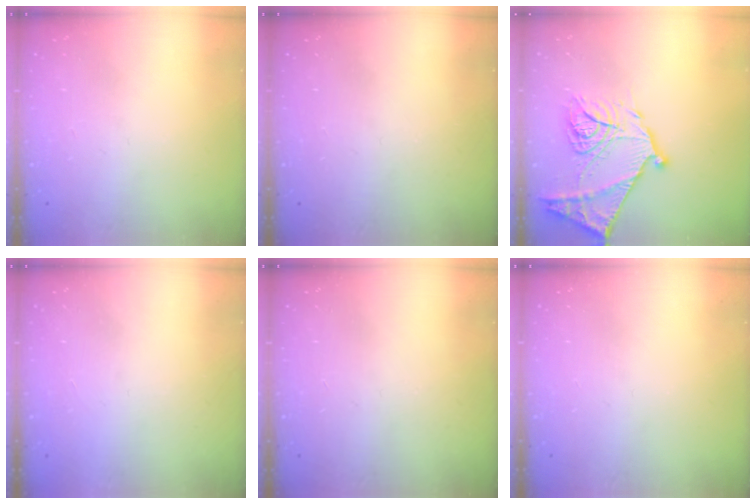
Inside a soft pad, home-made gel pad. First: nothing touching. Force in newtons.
{"total": 0.0}
{"total": 20.5, "press": 20.5, "slide": 1.8}
{"total": 1.5, "press": 1.5, "slide": 0.1}
{"total": 0.0}
{"total": 0.0}